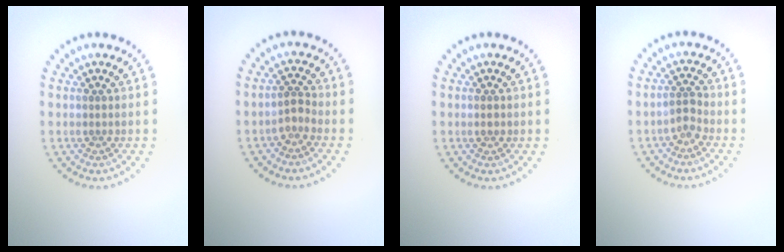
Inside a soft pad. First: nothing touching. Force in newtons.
{"total": 1.4, "press": 1.1, "slide": 0.9}
{"total": 0.9, "press": 0.9, "slide": 0.1}
{"total": 1.5, "press": 1.2, "slide": 0.9}